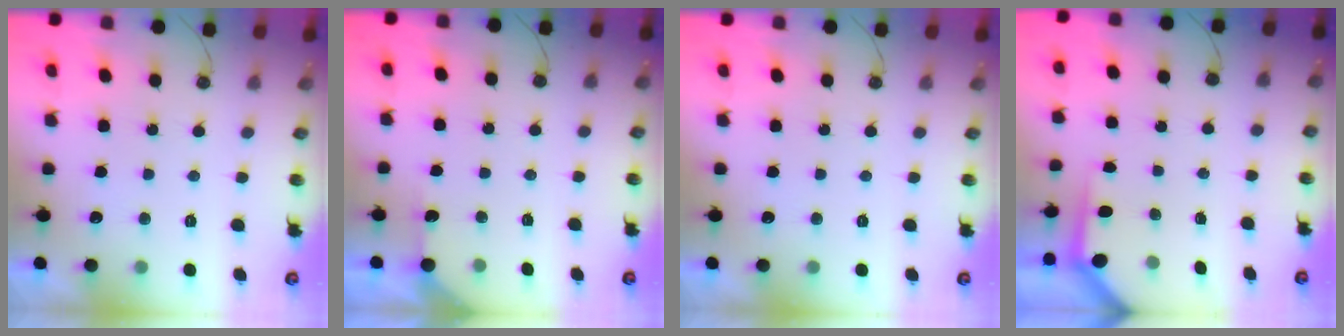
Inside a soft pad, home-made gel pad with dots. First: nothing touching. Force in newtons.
{"total": 2.5, "press": 2.5, "slide": 0.2}
{"total": 0.0}
{"total": 3.7, "press": 3.7, "slide": 0.4}